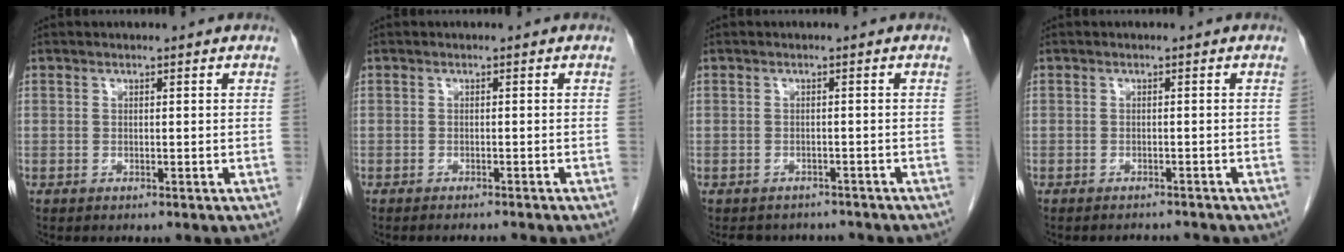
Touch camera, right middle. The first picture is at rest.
{"total": 2.8, "force": [-2.6, -0.2, 1.1], "torque": [-0.012, -0.002, -0.033]}
{"total": 5.4, "force": [-4.9, 2.1, 0.3], "torque": [-0.003, 0.003, -0.058]}
{"total": 2.8, "force": [-2.7, 0.7, 0.3], "torque": [0.000, -0.003, -0.033]}